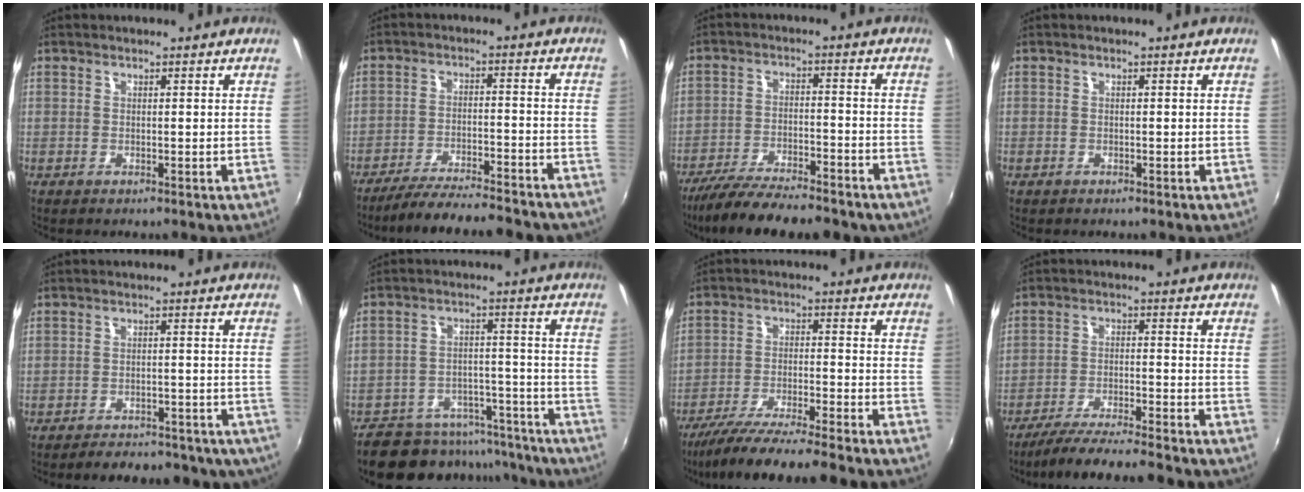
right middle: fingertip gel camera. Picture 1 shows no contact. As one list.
[{"total": 18.5, "force": [-16.5, 2.4, 7.9], "torque": [-0.145, -0.024, -0.232]}, {"total": 16.4, "force": [-13.5, 3.5, 8.5], "torque": [-0.166, -0.034, -0.210]}, {"total": 0.6, "force": [-0.4, 0.4, 0.0], "torque": [-0.001, 0.002, -0.008]}, {"total": 14.0, "force": [-11.9, 5.0, 5.6], "torque": [-0.106, 0.002, -0.137]}, {"total": 20.0, "force": [-17.6, 7.5, 6.1], "torque": [-0.130, 0.032, -0.225]}, {"total": 14.6, "force": [-12.7, -1.9, 7.0], "torque": [-0.141, -0.036, -0.211]}, {"total": 14.0, "force": [-12.5, -0.4, 6.2], "torque": [-0.125, -0.021, -0.199]}]